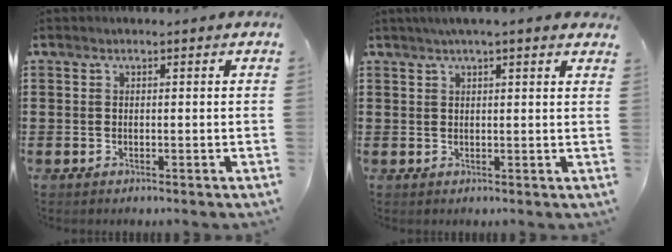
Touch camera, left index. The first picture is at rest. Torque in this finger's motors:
{"motor_torque": [2.14, 0.00, 0.24, -0.07]}